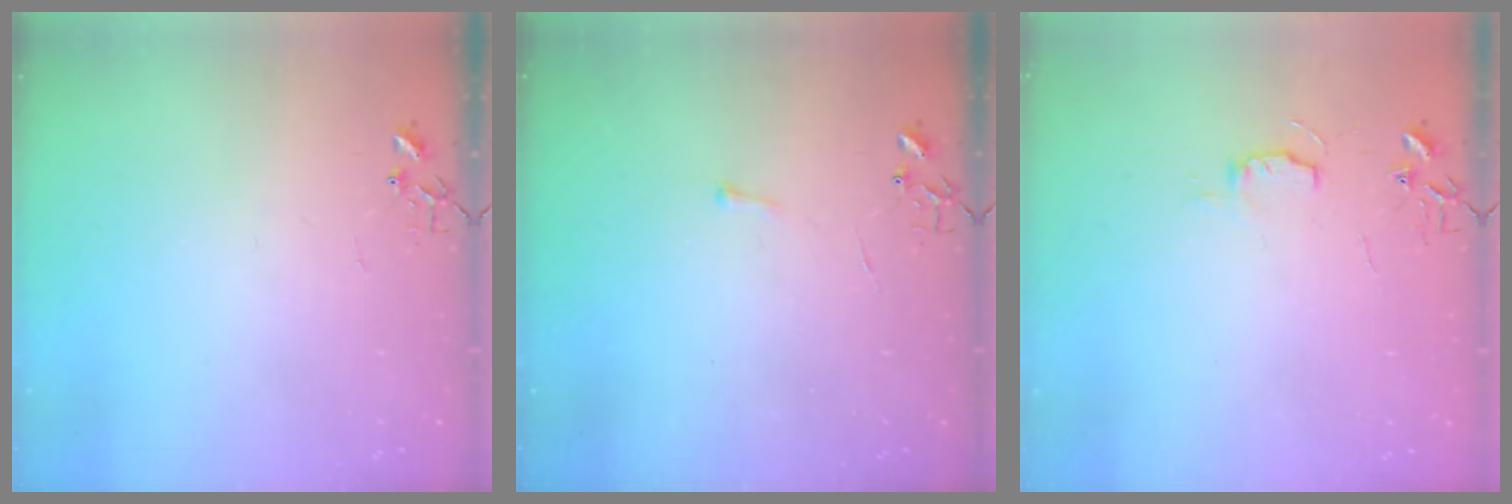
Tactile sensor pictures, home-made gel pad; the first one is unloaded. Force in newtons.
{"total": 2.9, "press": 2.9, "slide": 0.4}
{"total": 5.9, "press": 5.8, "slide": 0.5}